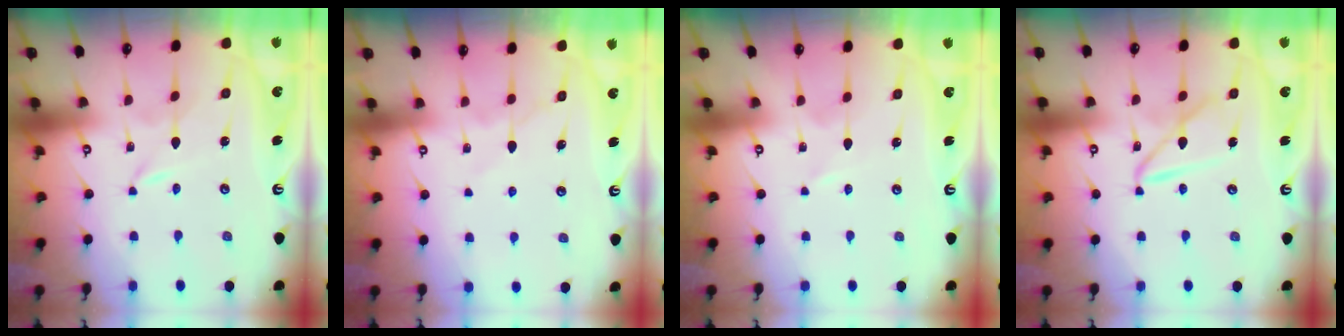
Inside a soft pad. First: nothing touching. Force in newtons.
{"total": 6.7, "press": 6.6, "slide": 1.0}
{"total": 0.8, "press": 0.8, "slide": 0.2}
{"total": 9.8, "press": 9.8, "slide": 0.9}